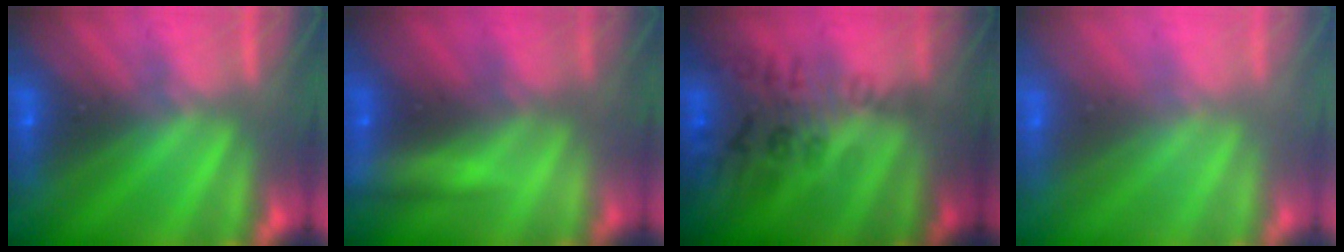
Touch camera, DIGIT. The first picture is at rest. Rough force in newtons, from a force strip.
{"total": 2.1}
{"total": 2.9}
{"total": 2.7}